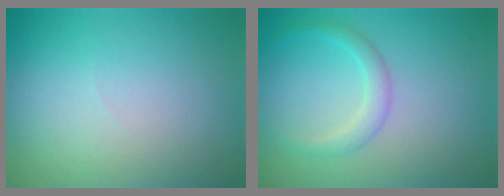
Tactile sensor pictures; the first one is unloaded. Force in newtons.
{"total": 1.8, "press": 1.8, "slide": 0.0}